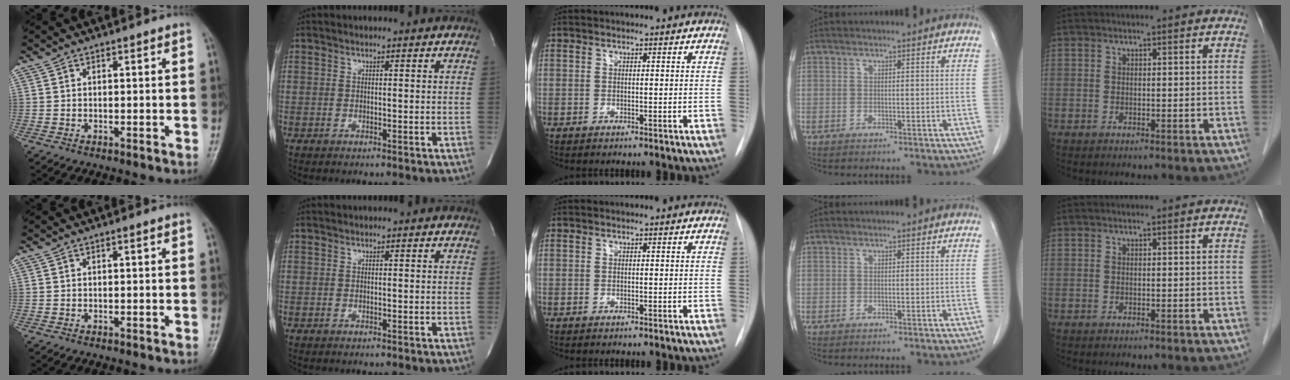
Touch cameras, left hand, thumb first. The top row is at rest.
{}